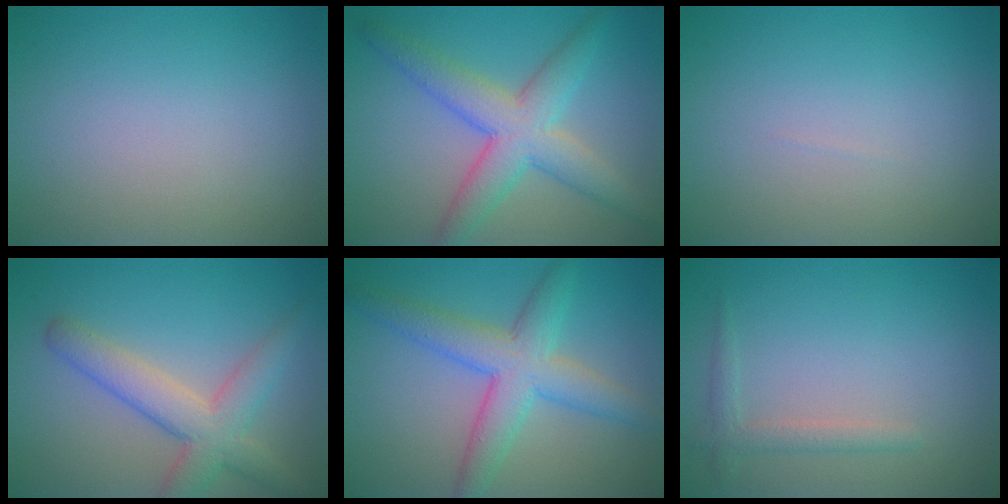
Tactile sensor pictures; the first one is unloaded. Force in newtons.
{"total": 6.0, "press": 6.0, "slide": 0.1}
{"total": 0.0}
{"total": 5.1, "press": 5.0, "slide": 0.3}
{"total": 5.7, "press": 5.7, "slide": 0.1}
{"total": 1.7, "press": 1.6, "slide": 0.1}